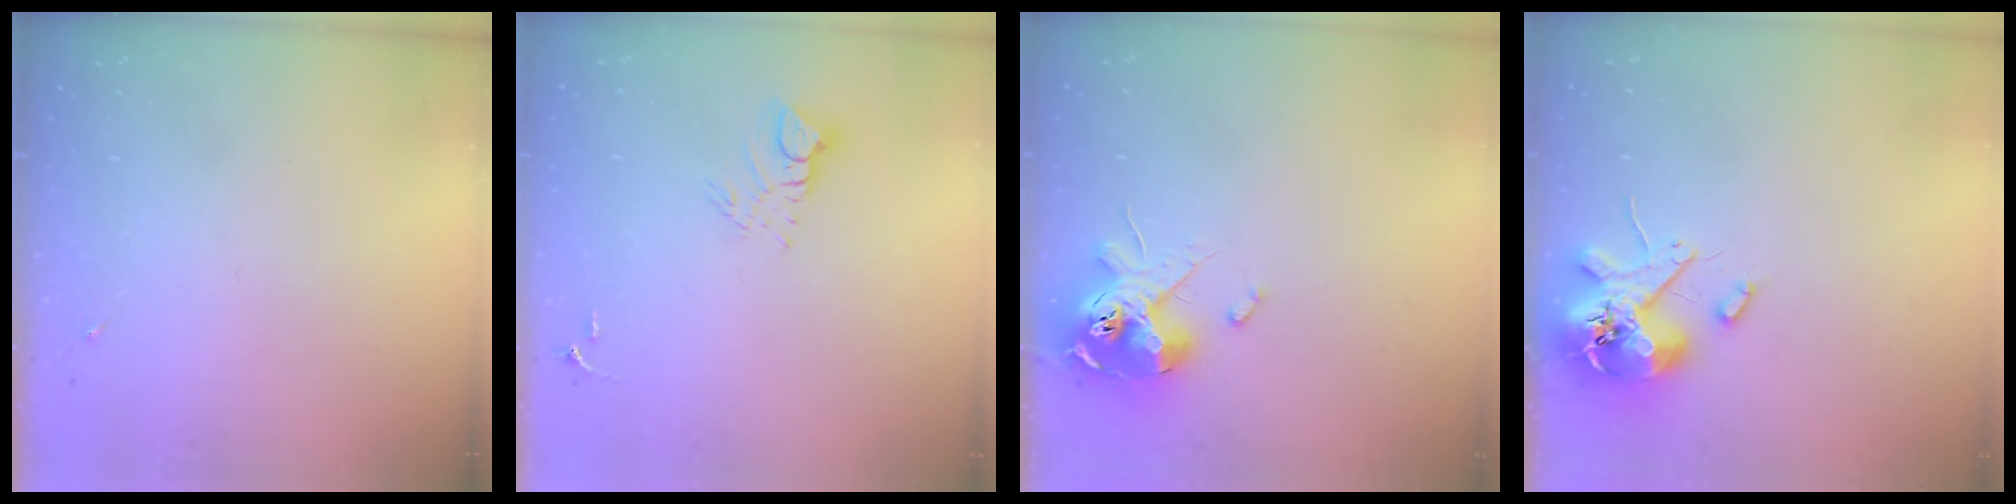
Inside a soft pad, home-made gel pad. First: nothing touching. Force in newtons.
{"total": 7.2, "press": 7.1, "slide": 0.7}
{"total": 14.1, "press": 14.0, "slide": 1.7}
{"total": 12.7, "press": 12.6, "slide": 1.9}